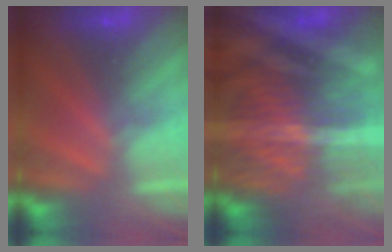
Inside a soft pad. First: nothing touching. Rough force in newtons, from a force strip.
{"total": 8.4}